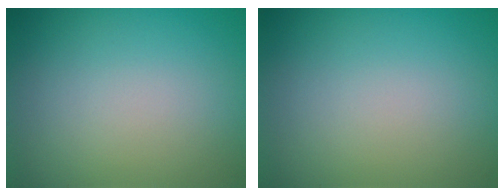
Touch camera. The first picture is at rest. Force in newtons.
{"total": 0.0}